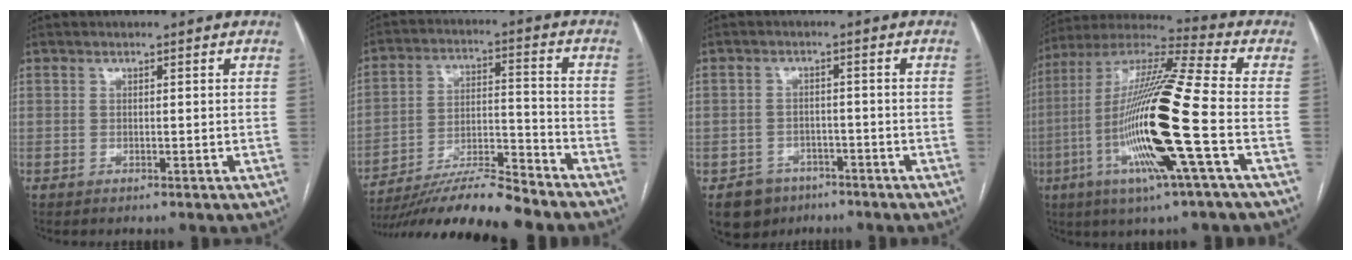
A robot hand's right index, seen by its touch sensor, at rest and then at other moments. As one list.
[{"total": 15.0, "force": [-13.4, 0.9, 6.8], "torque": [-0.119, 0.000, -0.234]}, {"total": 5.5, "force": [-3.5, 4.2, 0.7], "torque": [-0.008, 0.008, -0.049]}, {"total": 20.5, "force": [-5.3, -0.1, 19.8], "torque": [-0.411, -0.020, -0.113]}]